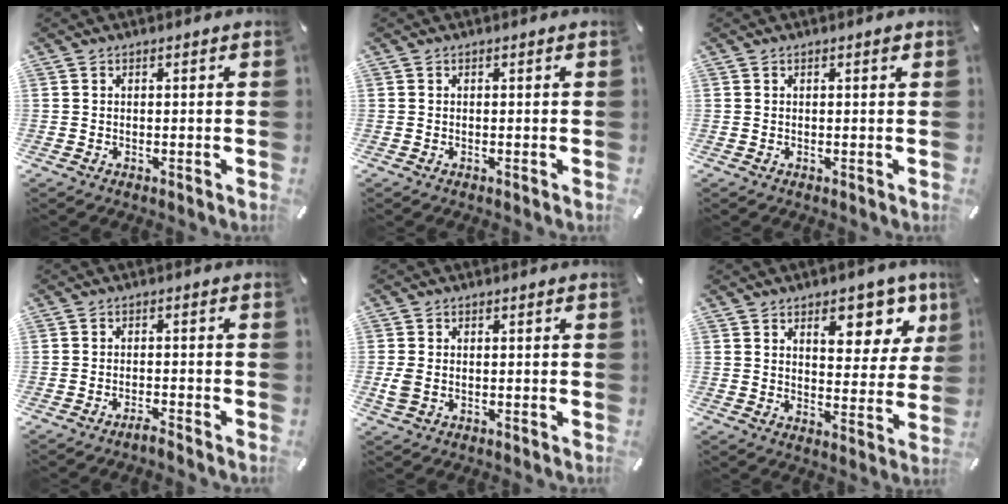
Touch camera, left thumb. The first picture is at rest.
{"total": 0.0}
{"total": 0.7, "force": [0.3, 0.1, 0.6], "torque": [-0.011, 0.003, 0.005]}
{"total": 2.3, "force": [-2.2, 0.2, 0.8], "torque": [-0.017, 0.006, -0.040]}
{"total": 2.9, "force": [-0.3, 2.0, 2.1], "torque": [-0.038, 0.000, -0.007]}
{"total": 13.1, "force": [7.4, 7.4, 7.9], "torque": [-0.076, -0.054, 0.120]}